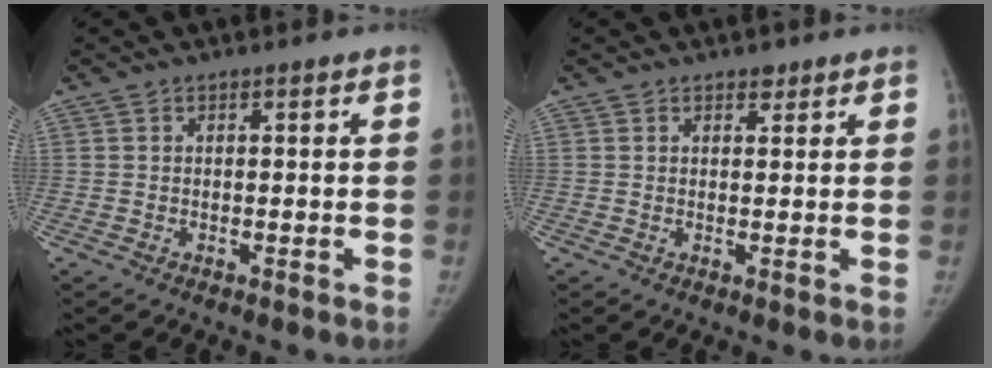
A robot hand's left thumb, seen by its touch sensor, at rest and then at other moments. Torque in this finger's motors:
{"motor_torque": [0.59, 0.05, 0.10, -0.07, 0.09]}